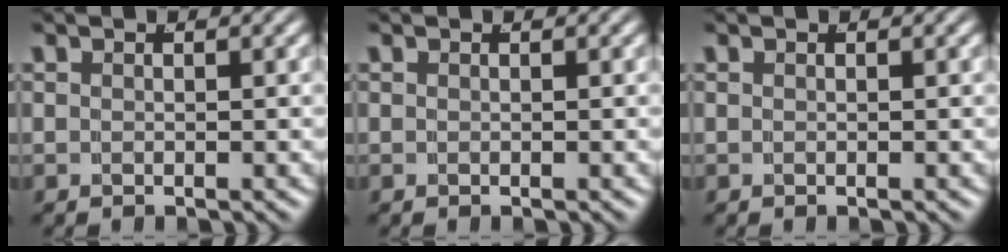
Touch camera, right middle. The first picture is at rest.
{"total": 0.0}
{"total": 0.0}